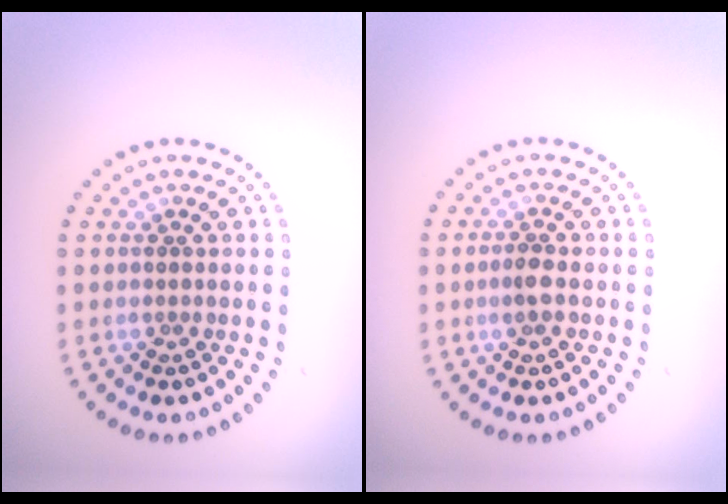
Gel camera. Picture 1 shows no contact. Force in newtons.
{"total": 1.5, "press": 1.4, "slide": 0.5}